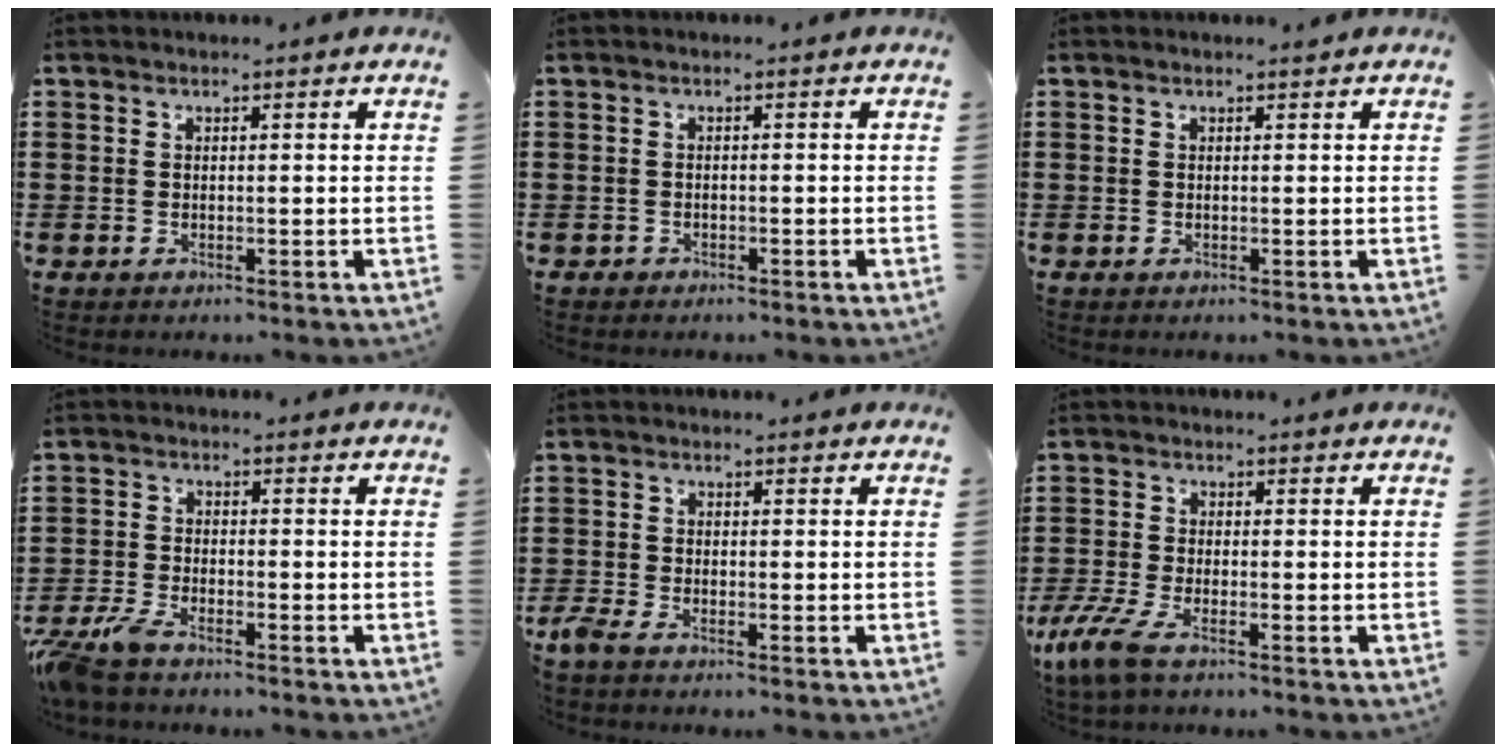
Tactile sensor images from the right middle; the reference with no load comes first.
{"total": 0.7, "force": [-0.6, 0.3, 0.0], "torque": [0.000, 0.002, -0.014]}
{"total": 0.0}
{"total": 4.5, "force": [-3.8, 0.8, 2.2], "torque": [-0.071, -0.009, -0.084]}
{"total": 2.0, "force": [-1.7, 0.3, 1.0], "torque": [-0.048, -0.007, -0.044]}
{"total": 5.0, "force": [-3.1, 1.0, 3.7], "torque": [-0.104, -0.019, -0.066]}